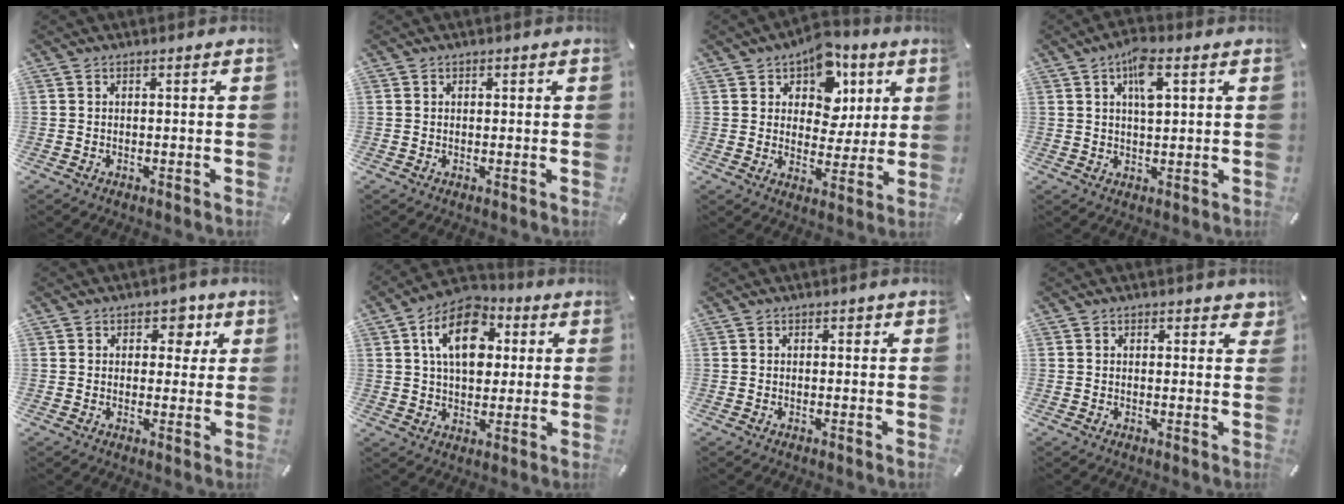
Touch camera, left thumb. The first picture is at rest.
{"total": 0.7, "force": [0.2, 0.6, 0.2], "torque": [-0.003, 0.004, 0.003]}
{"total": 11.0, "force": [5.5, 8.2, 4.7], "torque": [-0.073, -0.034, 0.099]}
{"total": 7.1, "force": [3.0, 2.9, 5.7], "torque": [-0.097, -0.001, 0.046]}
{"total": 5.6, "force": [2.0, 4.5, 2.5], "torque": [-0.008, -0.008, 0.024]}
{"total": 14.7, "force": [4.0, 10.0, 10.0], "torque": [-0.167, 0.003, 0.066]}
{"total": 0.9, "force": [0.3, 0.8, 0.3], "torque": [0.002, 0.003, 0.002]}
{"total": 2.0, "force": [1.3, 1.3, 0.9], "torque": [0.004, -0.005, 0.018]}